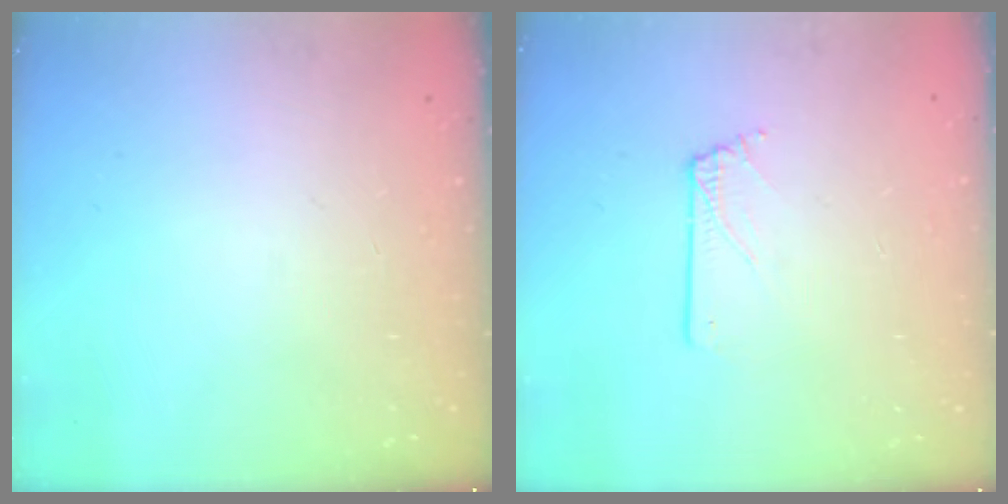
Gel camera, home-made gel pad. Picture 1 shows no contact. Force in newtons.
{"total": 0.9, "press": 0.9, "slide": 0.0}